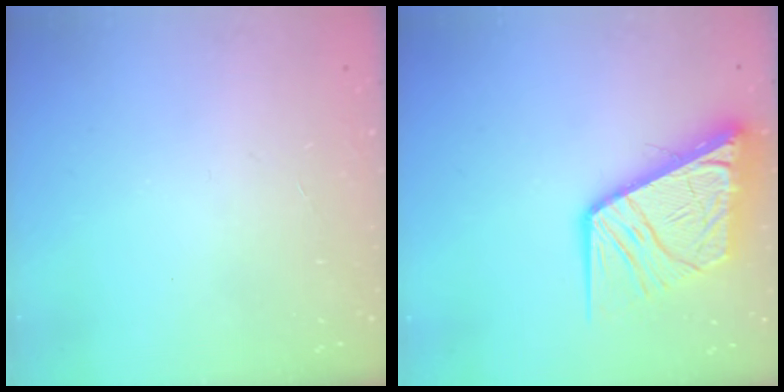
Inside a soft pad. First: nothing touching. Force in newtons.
{"total": 16.5, "press": 16.3, "slide": 2.0}